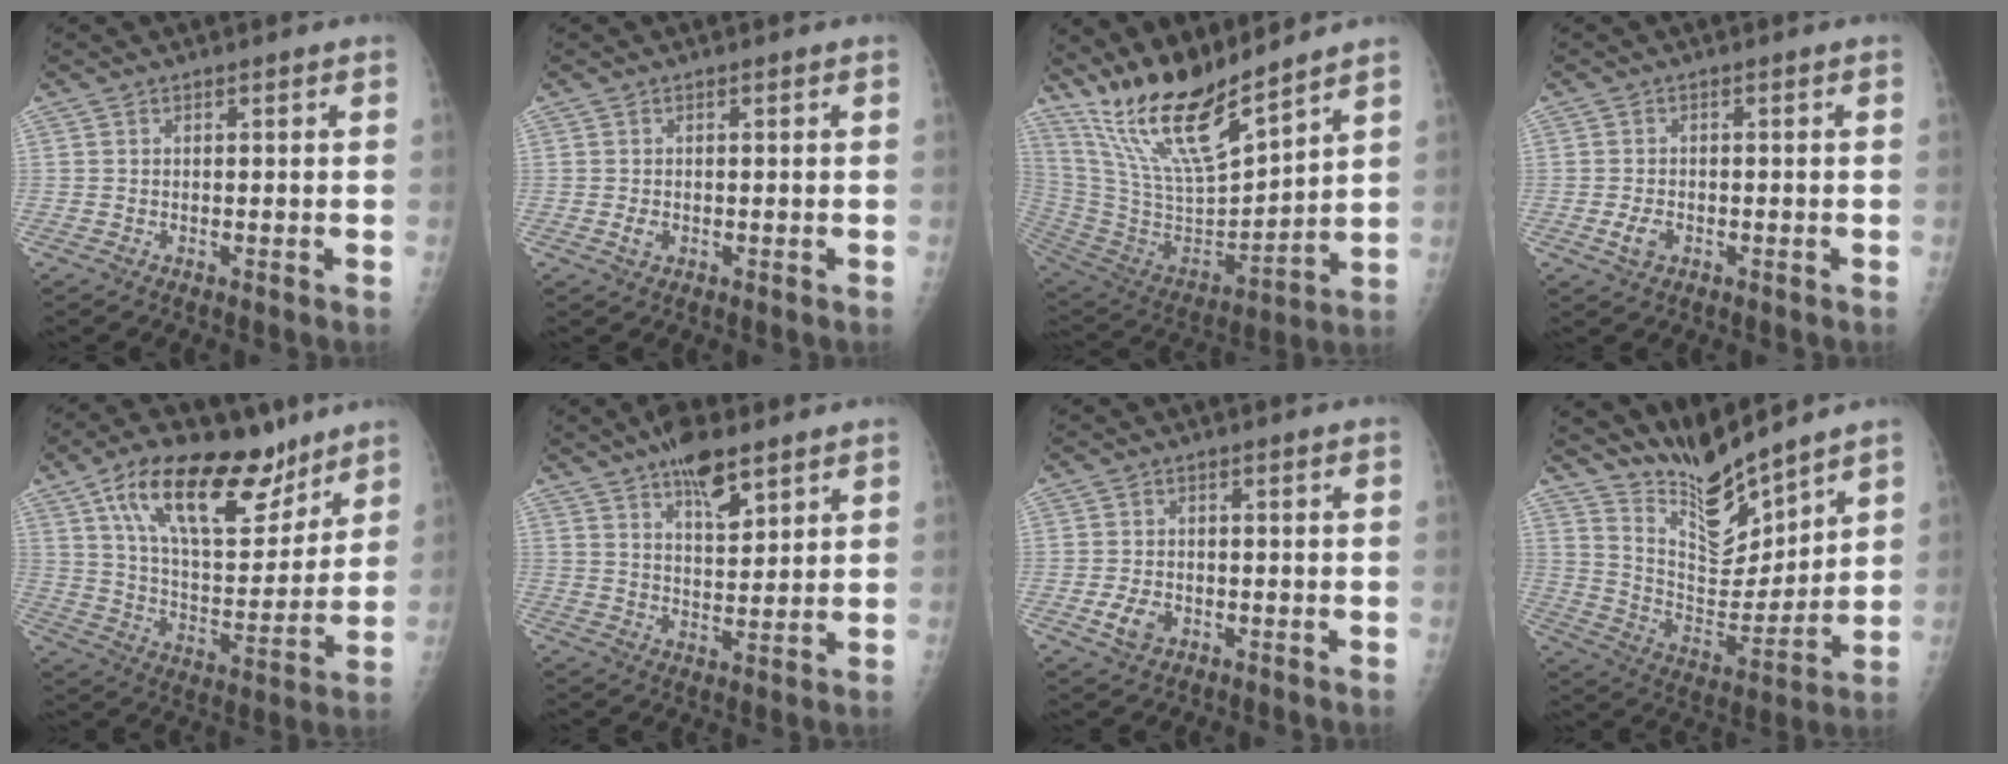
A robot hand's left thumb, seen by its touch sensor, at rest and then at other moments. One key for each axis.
{"total": 1.6, "fx": -0.3, "fy": 1.1, "fz": 1.1, "tx": -0.015, "ty": 0.000, "tz": -0.004}
{"total": 19.1, "fx": 15.2, "fy": 3.7, "fz": 10.9, "tx": -0.180, "ty": -0.082, "tz": 0.303}
{"total": 2.8, "fx": -1.0, "fy": 1.9, "fz": 1.8, "tx": -0.033, "ty": 0.003, "tz": -0.016}
{"total": 22.5, "fx": 13.7, "fy": 10.1, "fz": 14.6, "tx": -0.201, "ty": -0.051, "tz": 0.235}
{"total": 9.2, "fx": 5.9, "fy": 3.4, "fz": 6.1, "tx": -0.081, "ty": -0.030, "tz": 0.099}
{"total": 4.0, "fx": -1.4, "fy": 2.8, "fz": 2.4, "tx": -0.041, "ty": 0.004, "tz": -0.023}
{"total": 13.3, "fx": 12.0, "fy": 2.6, "fz": 5.1, "tx": -0.056, "ty": -0.089, "tz": 0.232}